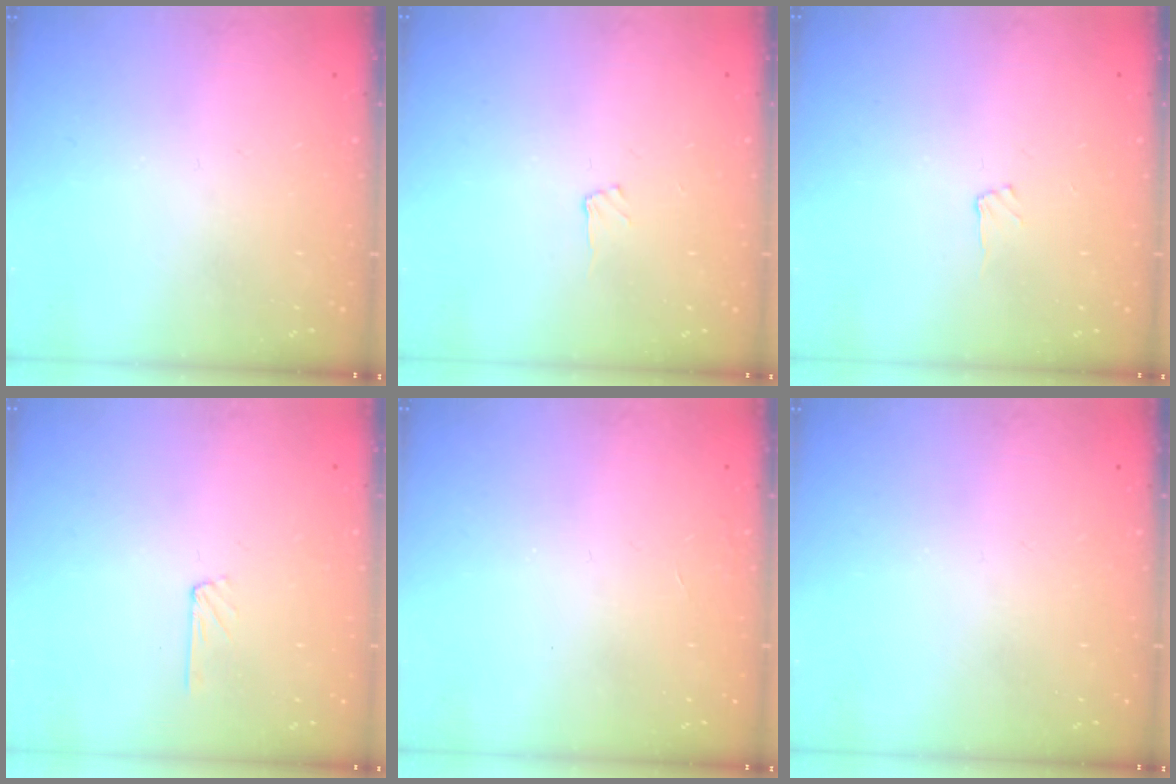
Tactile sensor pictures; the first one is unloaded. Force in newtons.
{"total": 3.9, "press": 3.8, "slide": 0.5}
{"total": 3.9, "press": 3.8, "slide": 0.5}
{"total": 2.9, "press": 2.9, "slide": 0.3}
{"total": 0.0}
{"total": 0.0}